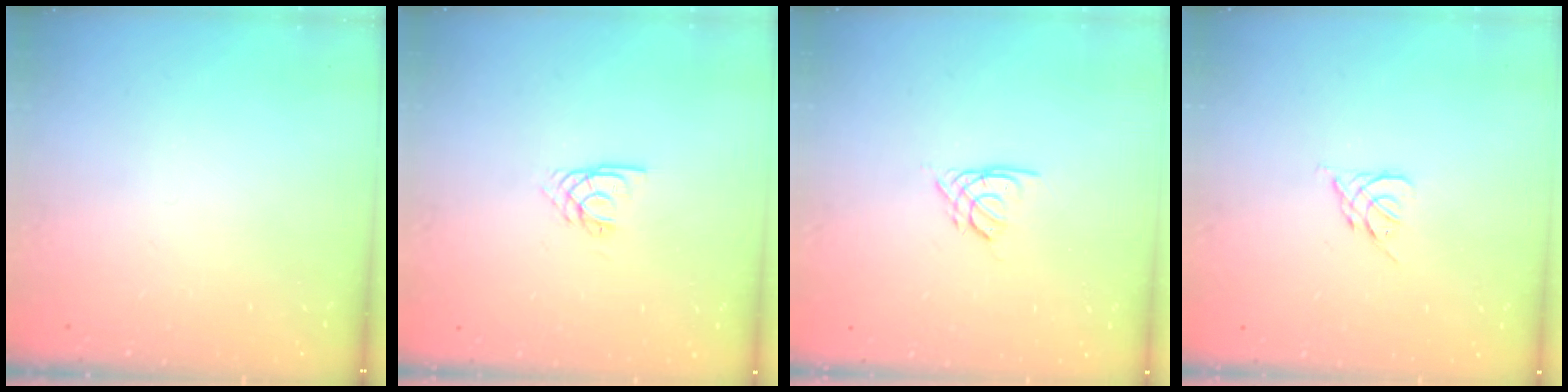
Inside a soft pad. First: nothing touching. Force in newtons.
{"total": 2.1, "press": 2.1, "slide": 0.2}
{"total": 2.2, "press": 2.1, "slide": 0.5}
{"total": 2.6, "press": 2.5, "slide": 0.7}